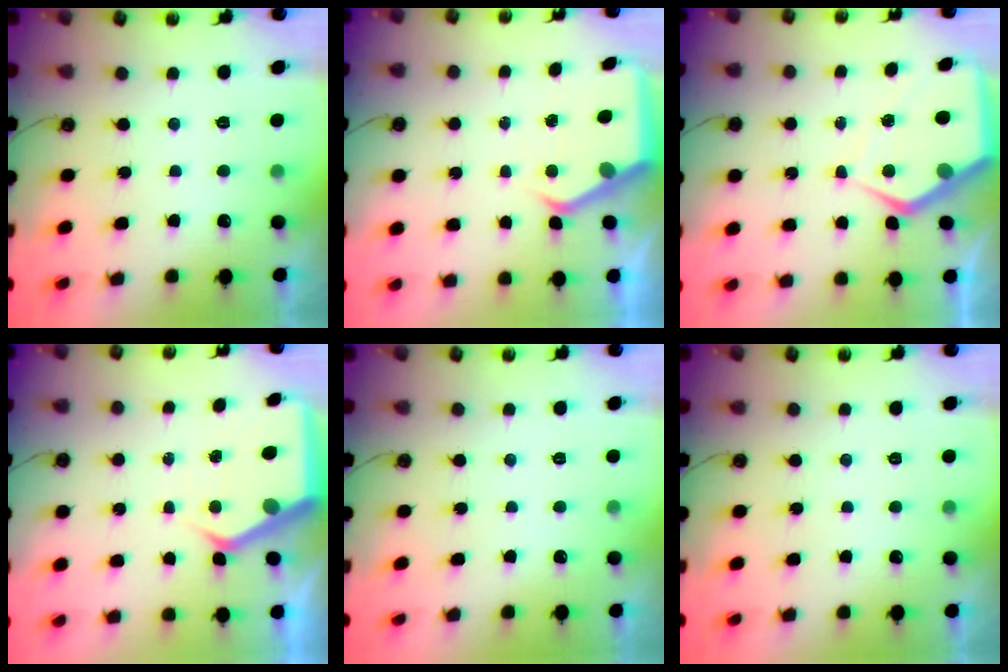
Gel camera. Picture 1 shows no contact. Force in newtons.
{"total": 4.9, "press": 4.9, "slide": 0.3}
{"total": 9.0, "press": 8.9, "slide": 1.1}
{"total": 5.8, "press": 5.8, "slide": 0.6}
{"total": 0.0}
{"total": 0.0}